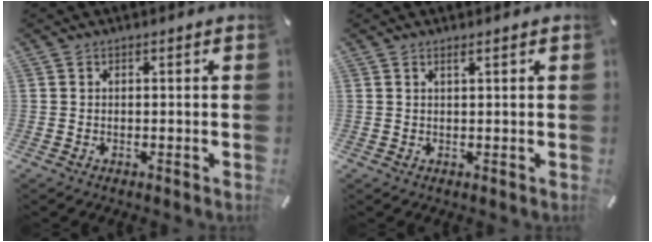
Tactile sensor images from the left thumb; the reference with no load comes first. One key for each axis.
{"total": 1.3, "fx": 0.7, "fy": 0.2, "fz": 1.0, "tx": -0.021, "ty": 0.000, "tz": 0.012}